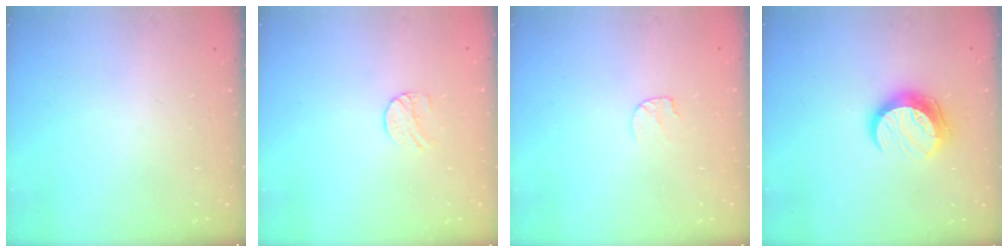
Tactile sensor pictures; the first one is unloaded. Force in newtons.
{"total": 7.2, "press": 7.2, "slide": 0.7}
{"total": 4.2, "press": 4.2, "slide": 0.5}
{"total": 10.5, "press": 10.5, "slide": 0.5}